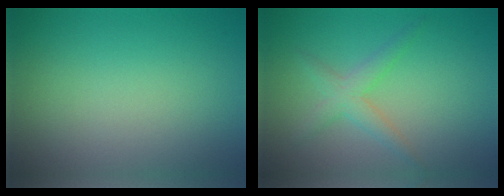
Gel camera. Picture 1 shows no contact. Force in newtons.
{"total": 2.3, "press": 2.3, "slide": 0.1}